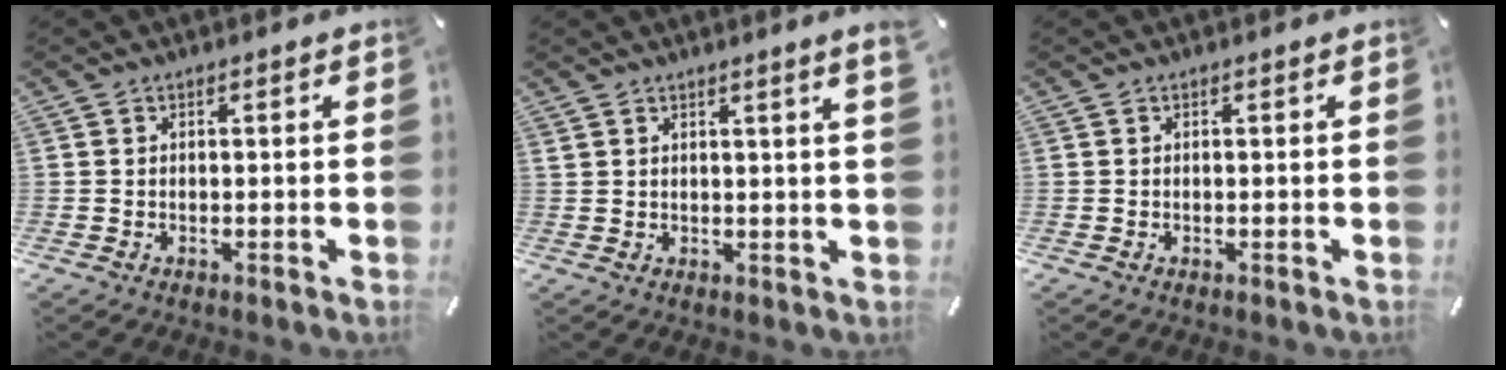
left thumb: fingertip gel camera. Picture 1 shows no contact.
{"total": 2.6, "force": [1.7, -0.2, 2.0], "torque": [-0.031, -0.007, 0.028]}
{"total": 0.0}